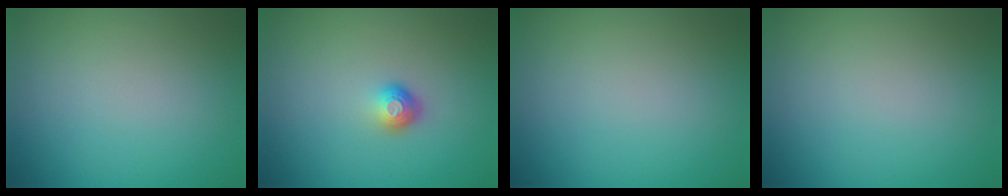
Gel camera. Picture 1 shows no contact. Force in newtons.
{"total": 1.6, "press": 1.1, "slide": 1.2}
{"total": 0.0}
{"total": 0.0}